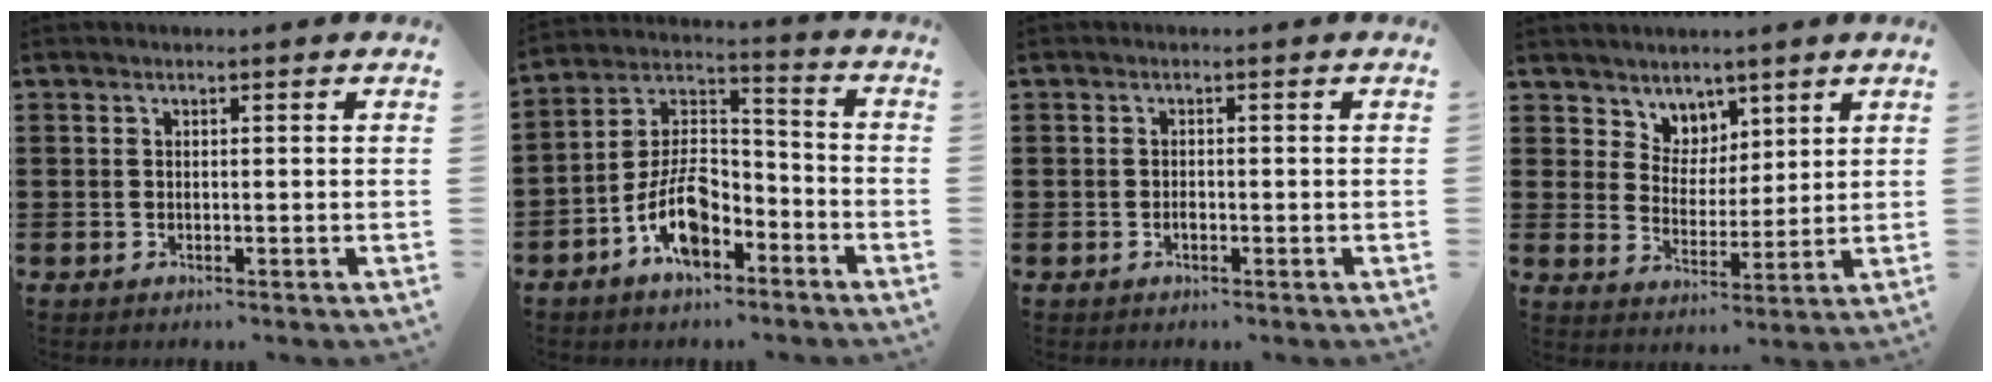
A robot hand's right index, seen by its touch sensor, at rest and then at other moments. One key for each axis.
{"total": 9.9, "fx": -5.8, "fy": 4.9, "fz": 6.3, "tx": -0.144, "ty": 0.006, "tz": -0.113}
{"total": 1.0, "fx": -0.4, "fy": 0.5, "fz": 0.7, "tx": -0.015, "ty": -0.004, "tz": -0.007}
{"total": 5.4, "fx": 3.9, "fy": 3.7, "fz": -0.6, "tx": -0.021, "ty": -0.008, "tz": 0.072}